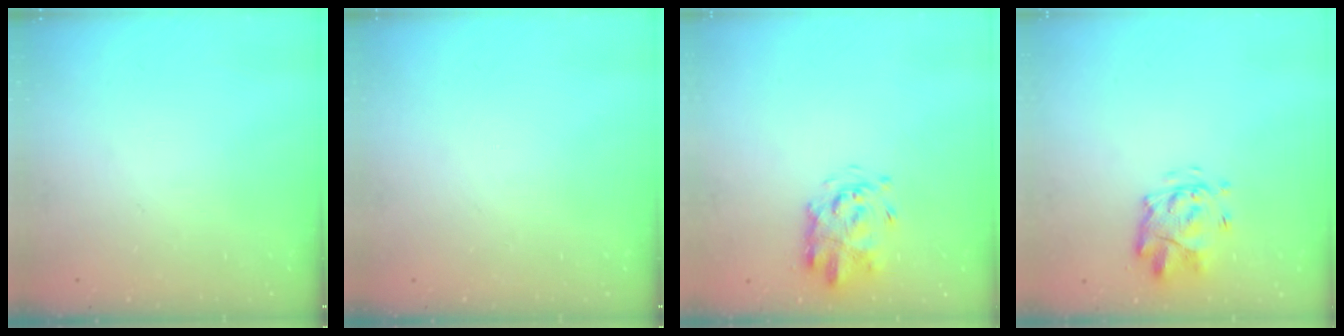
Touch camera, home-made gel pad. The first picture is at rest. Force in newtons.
{"total": 0.0}
{"total": 3.6, "press": 3.5, "slide": 1.0}
{"total": 3.8, "press": 3.5, "slide": 1.6}